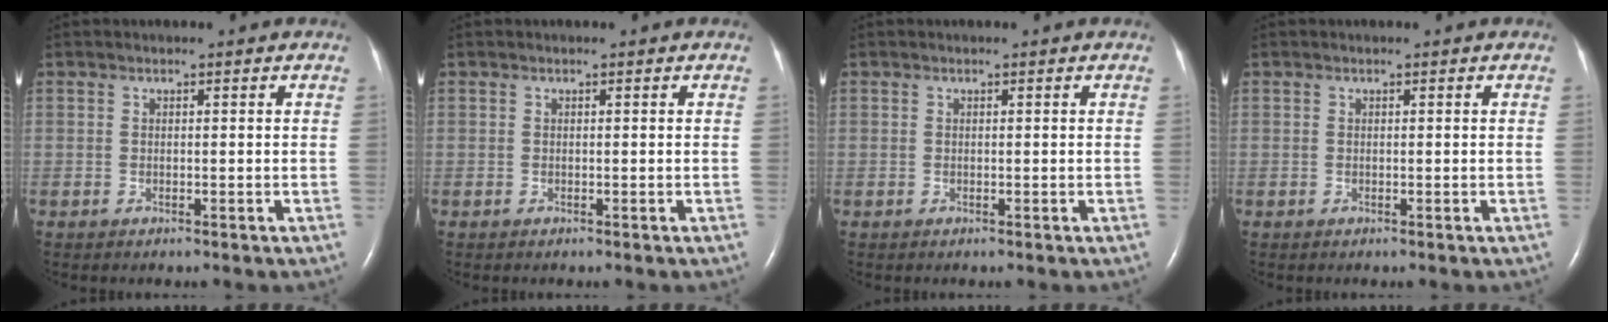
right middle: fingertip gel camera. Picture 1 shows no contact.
{"total": 0.0}
{"total": 0.0}
{"total": 0.0}